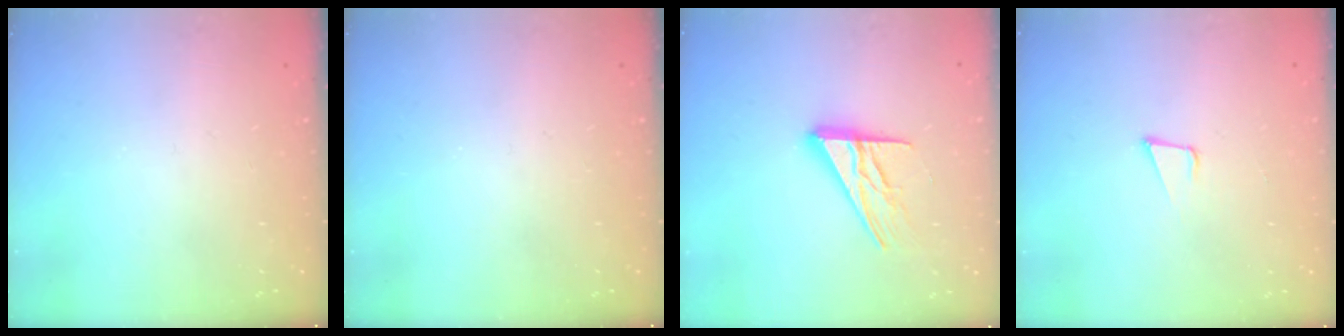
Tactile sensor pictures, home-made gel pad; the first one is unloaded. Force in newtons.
{"total": 0.0}
{"total": 13.9, "press": 13.8, "slide": 1.3}
{"total": 4.8, "press": 3.9, "slide": 2.7}